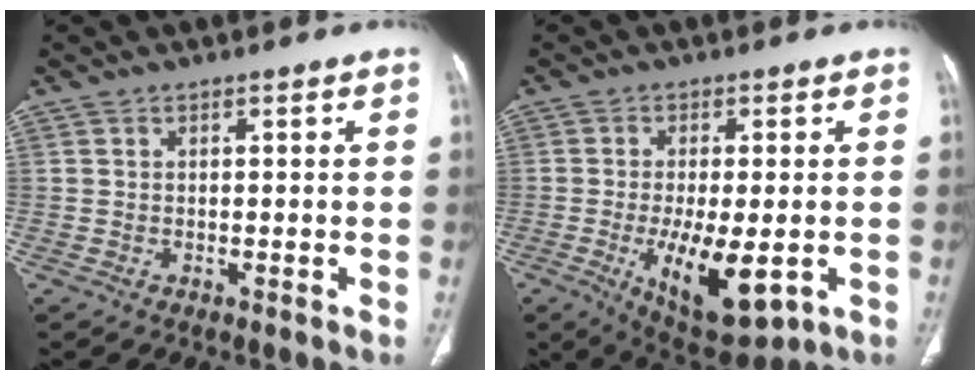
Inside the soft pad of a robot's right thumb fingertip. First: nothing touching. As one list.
[{"total": 13.3, "force": [-3.6, 5.4, 11.6], "torque": [-0.181, -0.017, -0.040]}]